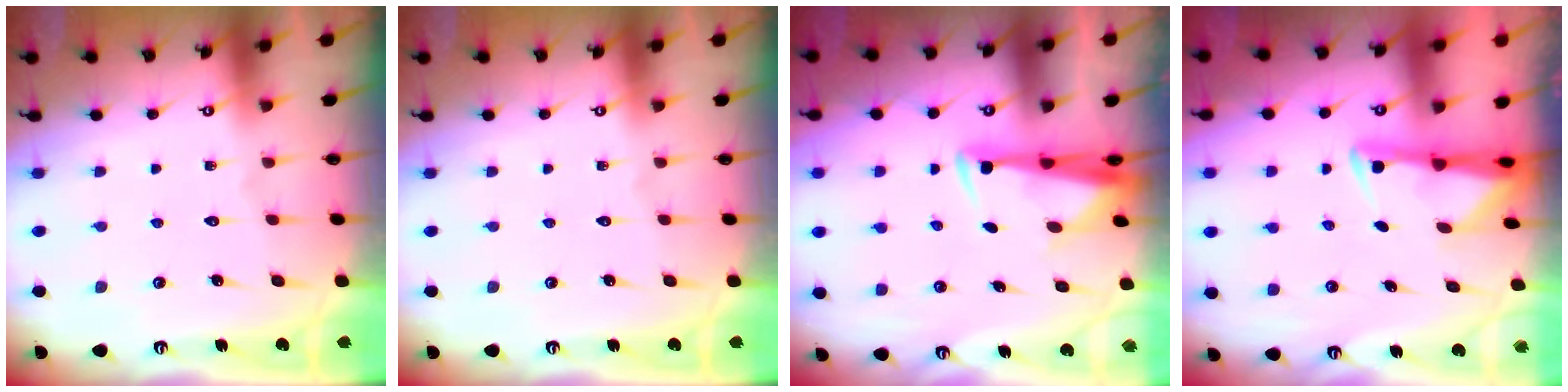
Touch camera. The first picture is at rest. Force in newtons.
{"total": 0.0}
{"total": 3.3, "press": 3.3, "slide": 0.7}
{"total": 3.0, "press": 2.9, "slide": 0.6}